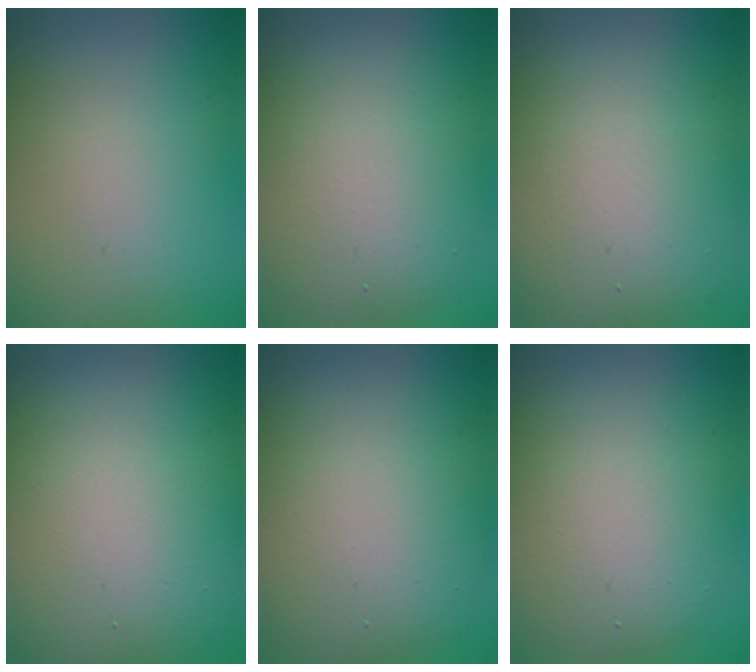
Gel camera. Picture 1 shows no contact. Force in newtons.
{"total": 8.2, "press": 8.2, "slide": 0.5}
{"total": 10.9, "press": 10.8, "slide": 1.1}
{"total": 16.0, "press": 16.0, "slide": 1.3}
{"total": 10.2, "press": 10.1, "slide": 0.9}
{"total": 7.9, "press": 7.9, "slide": 0.4}